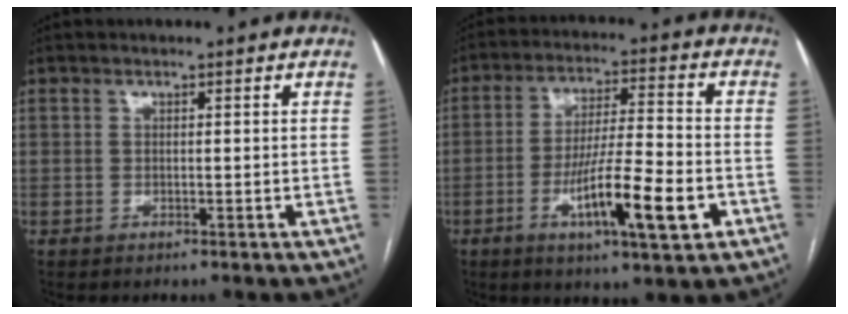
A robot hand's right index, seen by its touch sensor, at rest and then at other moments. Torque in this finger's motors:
{"motor_torque": [1.28, -0.86, 0.63, 0.18]}